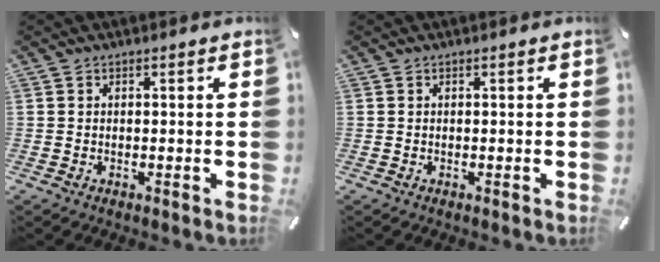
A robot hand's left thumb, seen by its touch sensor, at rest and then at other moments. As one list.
[{"total": 0.0}]